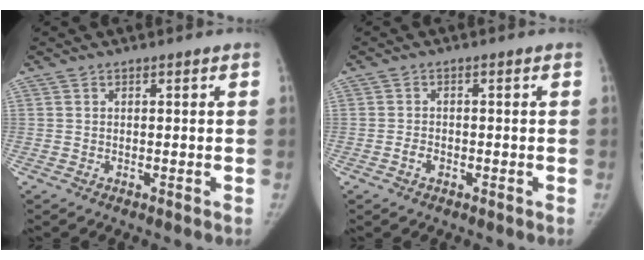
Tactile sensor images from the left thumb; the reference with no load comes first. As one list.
[{"total": 1.8, "force": [-1.1, 1.2, 0.7], "torque": [-0.012, 0.010, -0.020]}]